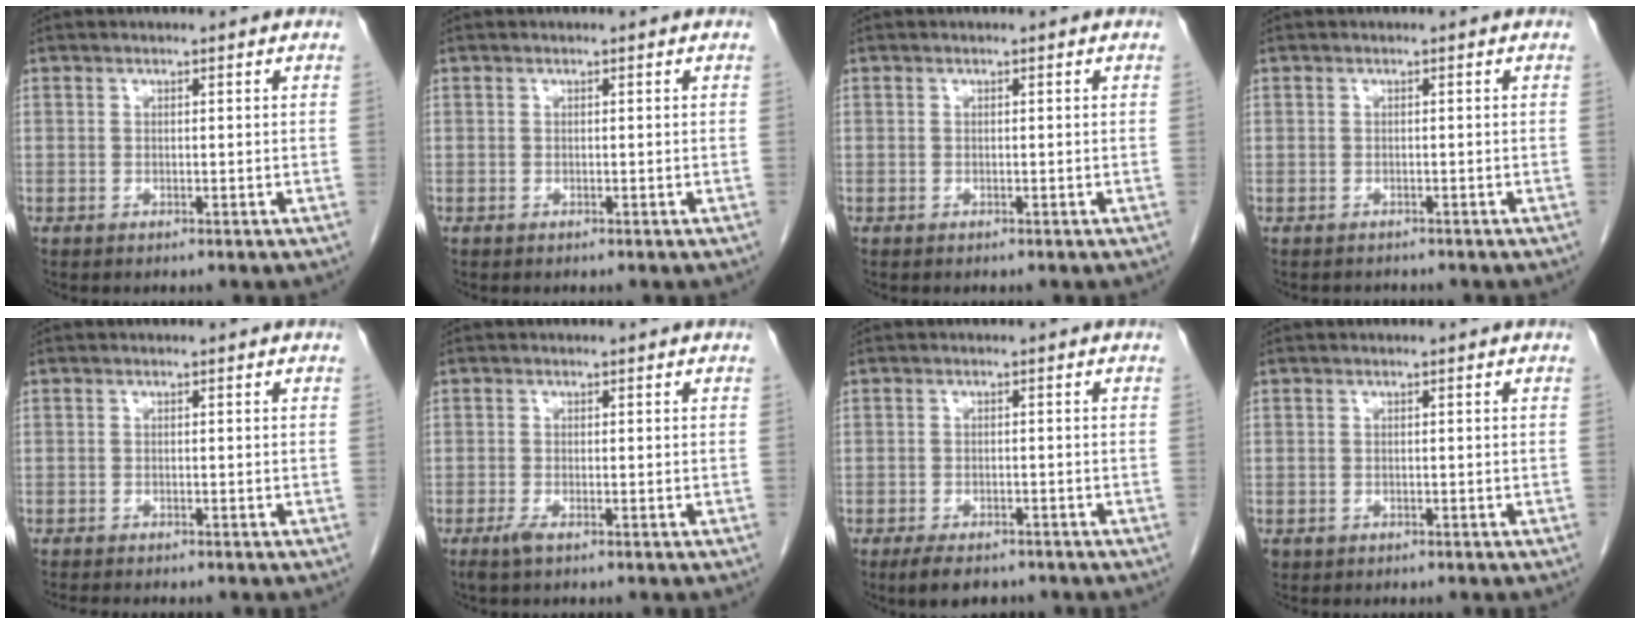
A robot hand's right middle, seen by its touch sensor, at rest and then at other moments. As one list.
[{"total": 0.0}, {"total": 0.0}, {"total": 1.5, "force": [-1.3, 0.8, -0.3], "torque": [-0.006, -0.001, -0.022]}, {"total": 2.8, "force": [-2.5, 0.4, 1.2], "torque": [-0.019, -0.005, -0.035]}, {"total": 1.4, "force": [-0.9, 0.1, 1.1], "torque": [-0.025, -0.004, -0.019]}, {"total": 5.2, "force": [-4.0, 2.1, 2.6], "torque": [-0.042, -0.006, -0.057]}, {"total": 0.6, "force": [-0.3, 0.5, 0.1], "torque": [-0.006, 0.003, -0.002]}]